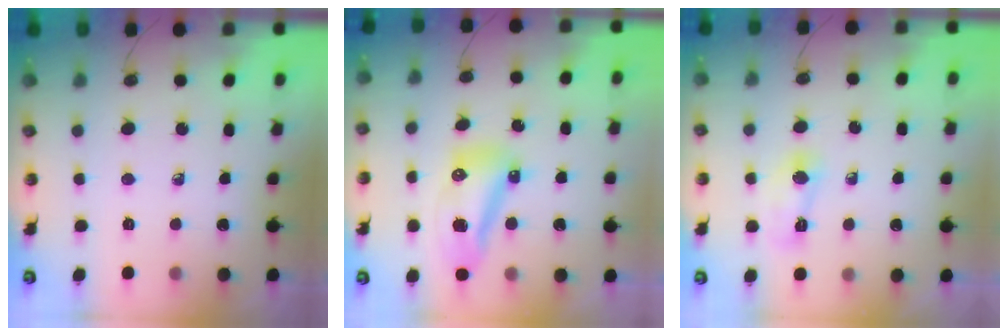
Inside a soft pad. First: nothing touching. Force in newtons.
{"total": 26.9, "press": 15.3, "slide": 22.2}
{"total": 5.5, "press": 5.4, "slide": 0.7}